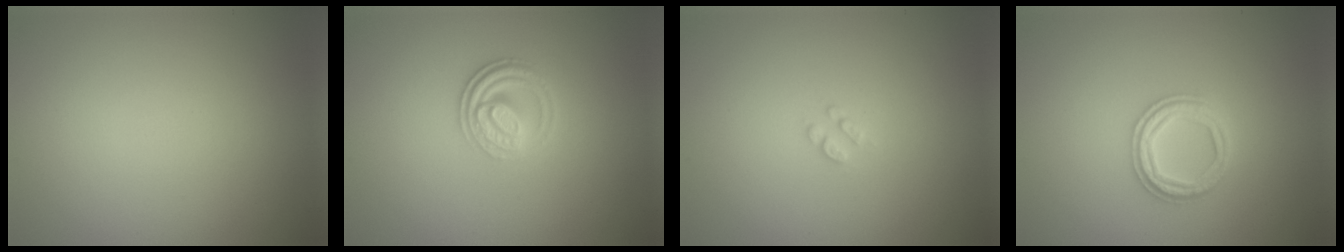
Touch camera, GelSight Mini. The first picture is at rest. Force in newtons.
{"total": 2.8, "press": 2.5, "slide": 1.4}
{"total": 1.0, "press": 0.9, "slide": 0.2}
{"total": 2.6, "press": 2.6, "slide": 0.5}